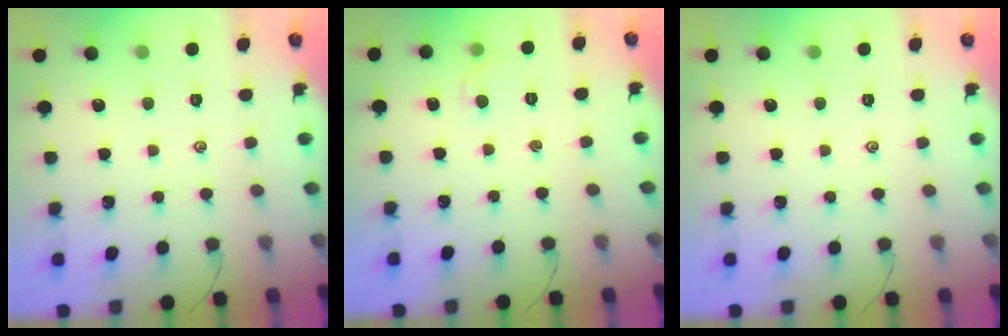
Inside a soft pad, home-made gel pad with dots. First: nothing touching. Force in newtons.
{"total": 3.1, "press": 2.9, "slide": 1.0}
{"total": 0.0}